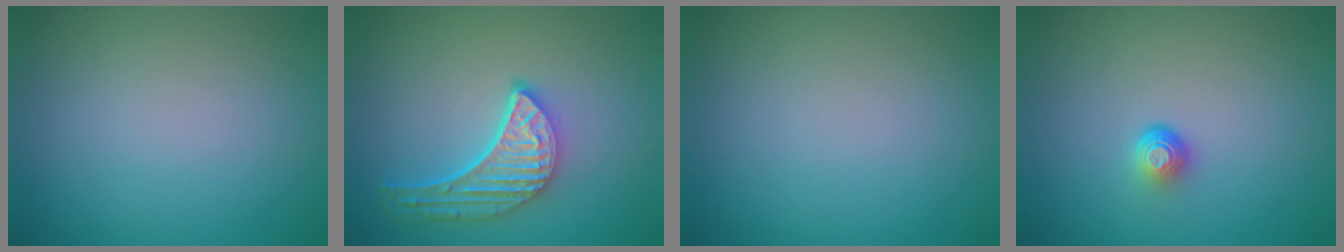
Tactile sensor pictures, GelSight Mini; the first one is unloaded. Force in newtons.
{"total": 5.0, "press": 3.9, "slide": 3.2}
{"total": 0.0}
{"total": 1.7, "press": 1.0, "slide": 1.4}